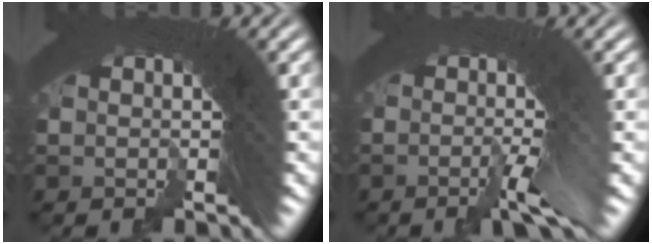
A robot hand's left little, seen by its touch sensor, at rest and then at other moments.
{"total": 3.4, "force": [-1.7, -0.4, 2.9], "torque": [-0.032, 0.010, -0.034]}